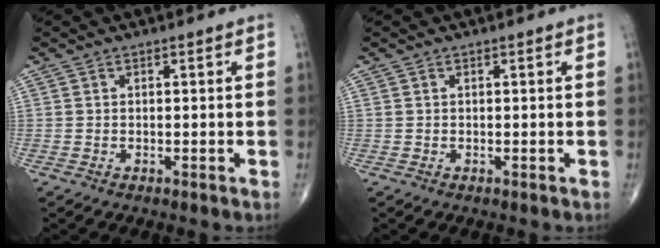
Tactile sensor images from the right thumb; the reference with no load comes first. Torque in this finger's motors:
{"motor_torque": [0.14, 0.10, -0.07, 0.00, 0.01]}